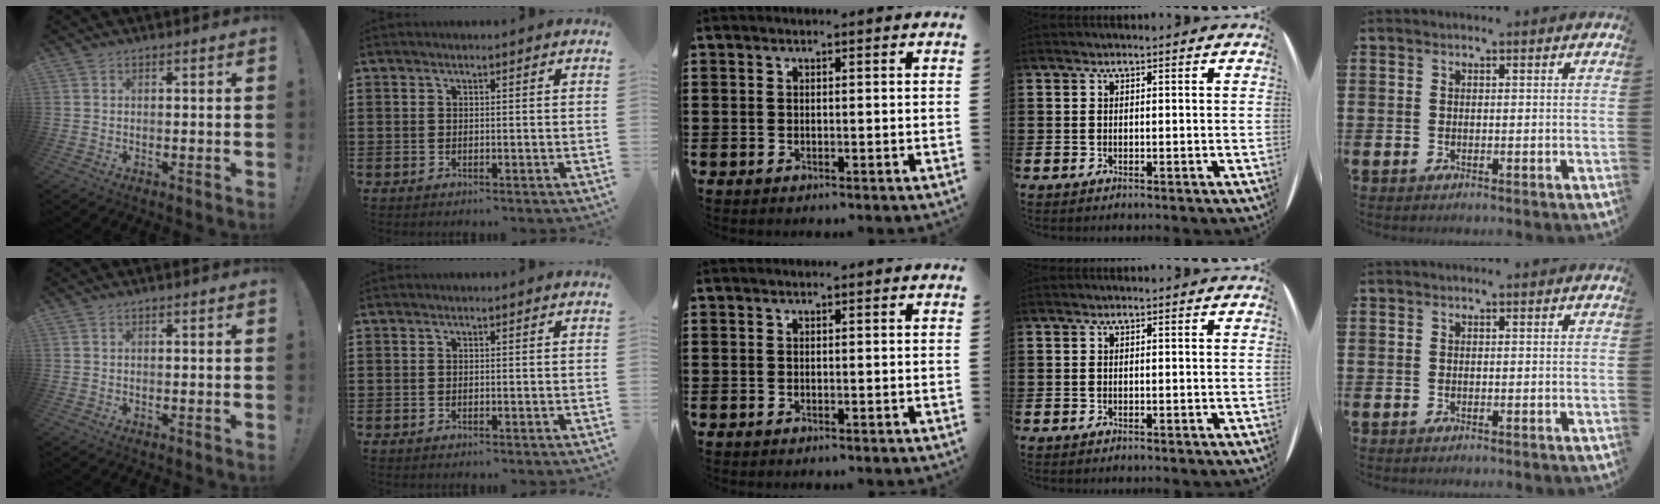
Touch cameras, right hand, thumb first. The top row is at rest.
{}